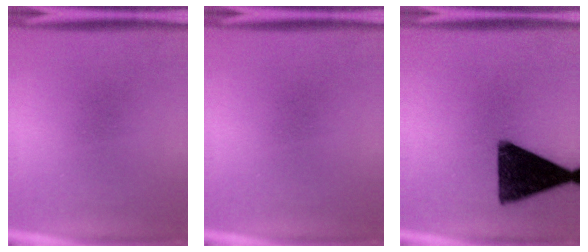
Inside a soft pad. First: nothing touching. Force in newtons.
{"total": 0.0}
{"total": 15.0}